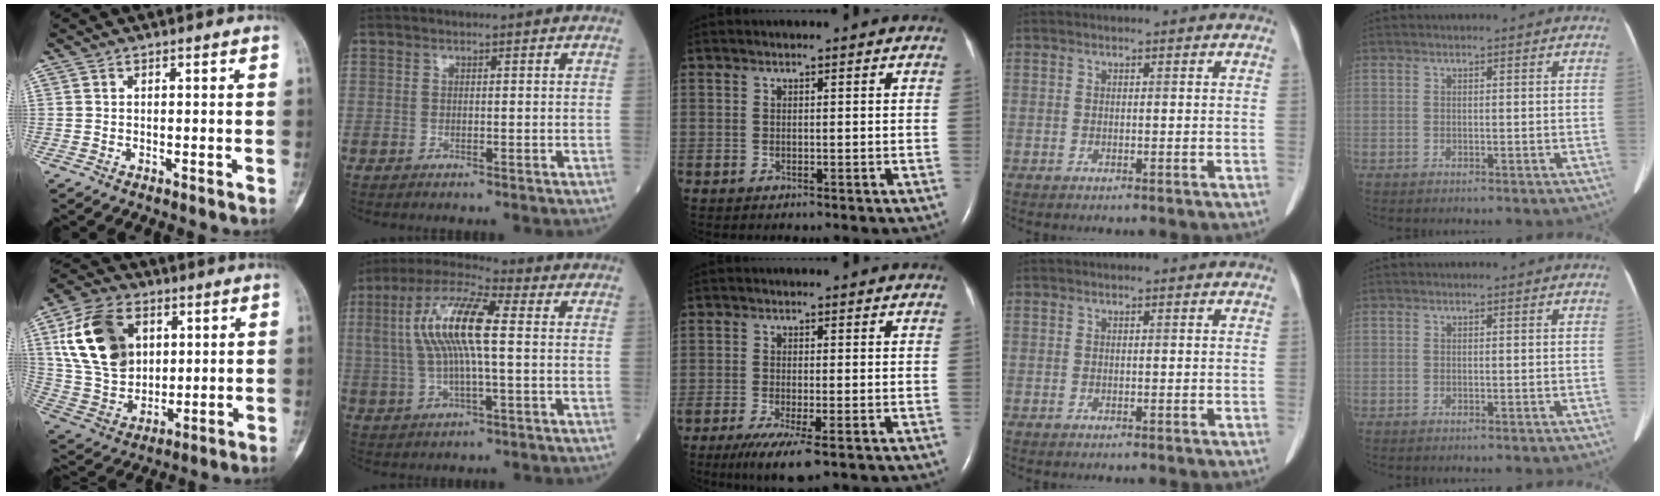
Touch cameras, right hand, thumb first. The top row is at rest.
{"thumb": {"total": 17.8, "force": [5.7, 12.5, 11.3], "torque": [-0.192, -0.009, 0.115]}, "index": {"total": 12.7, "force": [1.6, 2.5, 12.3], "torque": [-0.256, 0.022, 0.024]}, "middle": {"total": 5.9, "force": [-3.3, 0.8, 4.8], "torque": [-0.088, -0.018, -0.054]}}